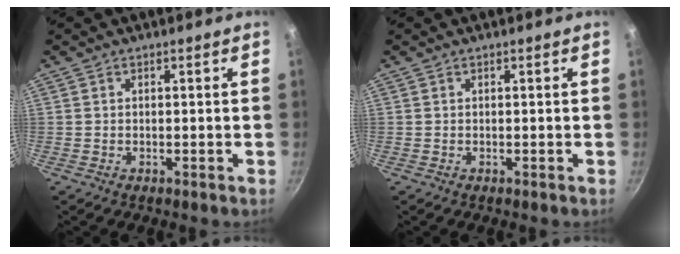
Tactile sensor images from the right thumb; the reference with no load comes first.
{"total": 0.0}